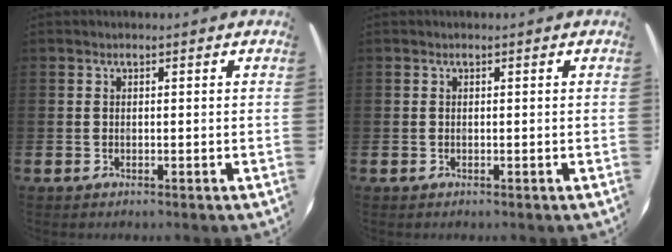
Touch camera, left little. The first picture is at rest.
{"total": 0.0}